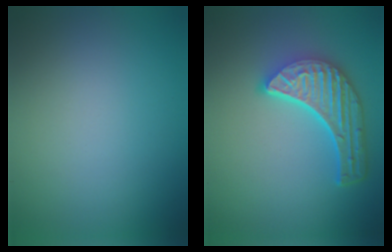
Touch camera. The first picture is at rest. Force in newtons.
{"total": 5.7, "press": 4.5, "slide": 3.6}